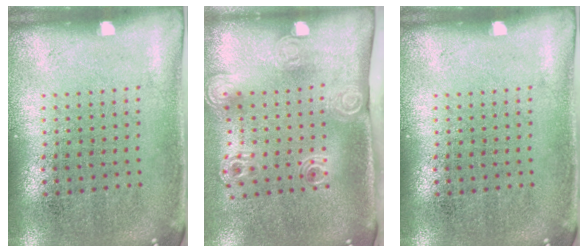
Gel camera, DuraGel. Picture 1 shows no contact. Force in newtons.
{"total": 2.2, "press": 1.6, "slide": 1.6}
{"total": 0.0}